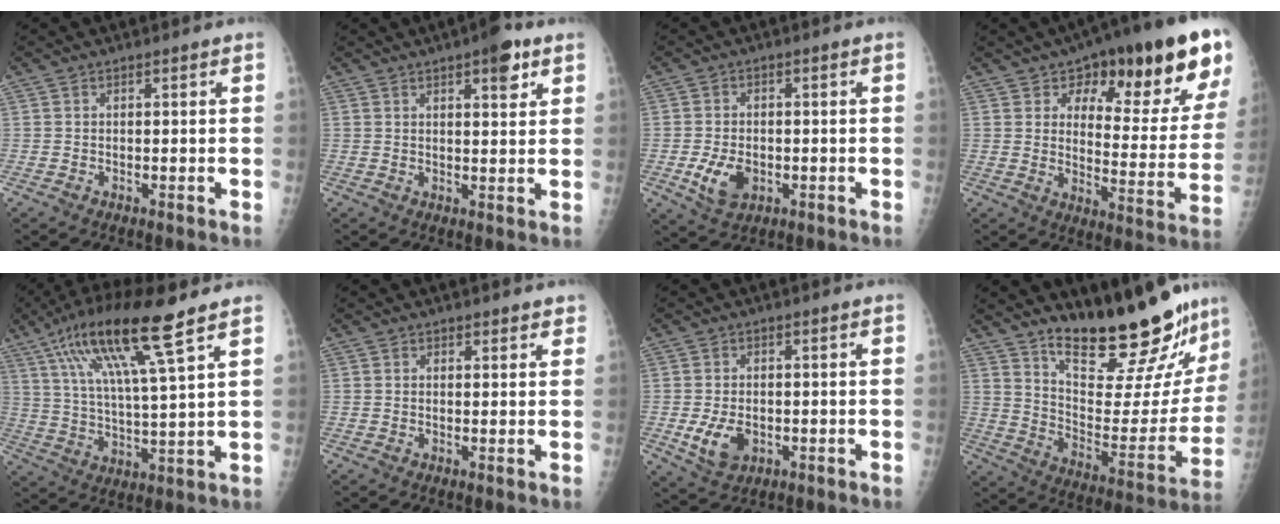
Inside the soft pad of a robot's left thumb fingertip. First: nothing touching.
{"total": 6.0, "force": [3.4, 2.0, 4.6], "torque": [-0.048, -0.012, 0.042]}
{"total": 6.3, "force": [-1.7, 4.2, 4.3], "torque": [-0.072, 0.001, -0.024]}
{"total": 23.7, "force": [13.5, 8.0, 17.8], "torque": [-0.191, -0.052, 0.187]}
{"total": 16.8, "force": [9.4, 1.9, 13.9], "torque": [-0.264, -0.024, 0.174]}
{"total": 1.5, "force": [1.2, 0.8, 0.6], "torque": [0.008, -0.006, 0.011]}
{"total": 6.0, "force": [-1.4, 4.1, 4.2], "torque": [-0.071, -0.001, -0.015]}
{"total": 24.3, "force": [19.7, 6.0, 13.0], "torque": [-0.154, -0.138, 0.288]}